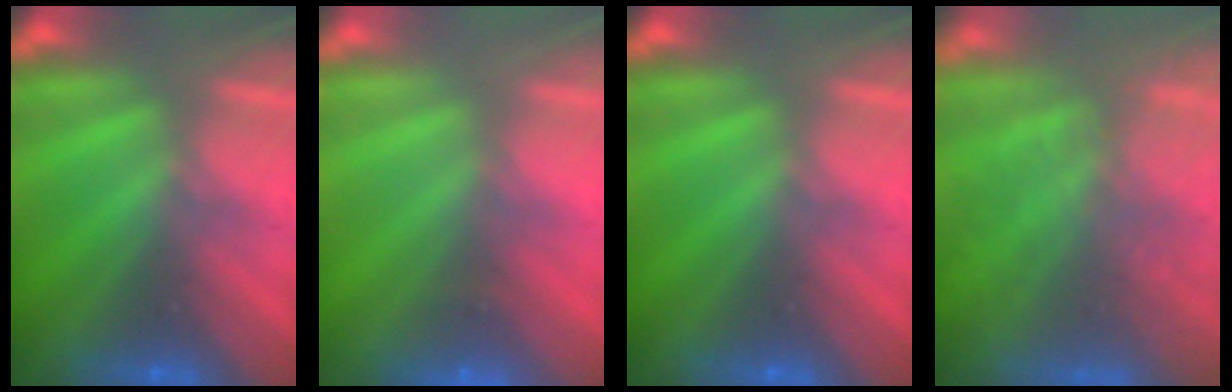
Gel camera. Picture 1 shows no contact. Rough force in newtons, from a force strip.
{"total": 2.0}
{"total": 0.0}
{"total": 8.1}